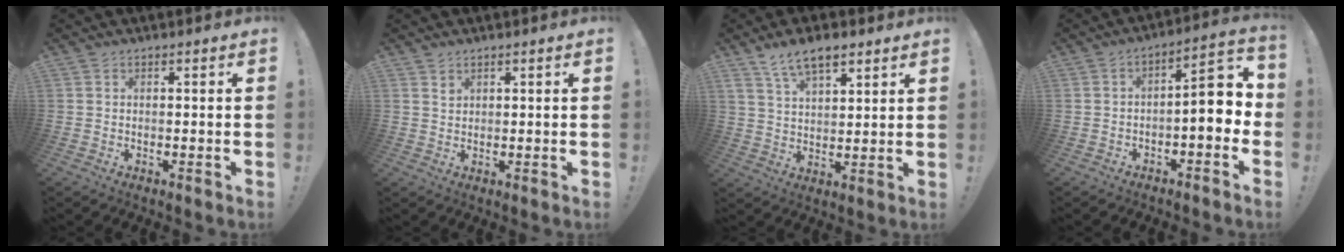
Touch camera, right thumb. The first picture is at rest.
{"total": 1.5, "force": [1.2, 0.8, 0.4], "torque": [0.007, -0.010, 0.020]}
{"total": 9.0, "force": [6.1, 4.0, 5.3], "torque": [-0.082, -0.024, 0.113]}
{"total": 9.2, "force": [-1.0, 3.2, 8.5], "torque": [-0.105, 0.000, -0.022]}